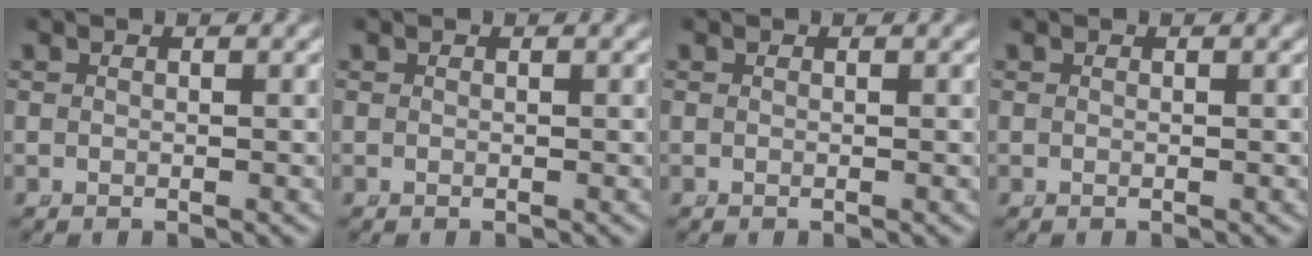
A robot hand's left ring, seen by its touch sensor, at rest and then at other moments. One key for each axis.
{"total": 0.0}
{"total": 0.0}
{"total": 0.0}